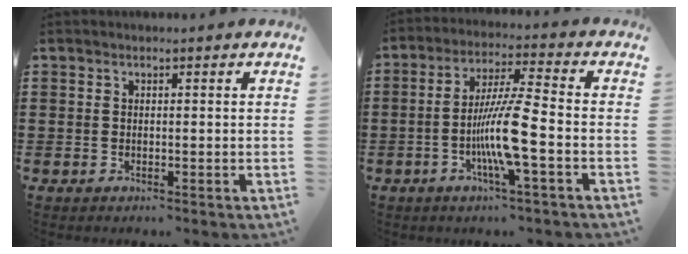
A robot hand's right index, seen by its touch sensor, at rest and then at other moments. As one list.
[{"total": 9.4, "force": [-2.9, 0.4, 8.9], "torque": [-0.177, -0.014, -0.059]}]